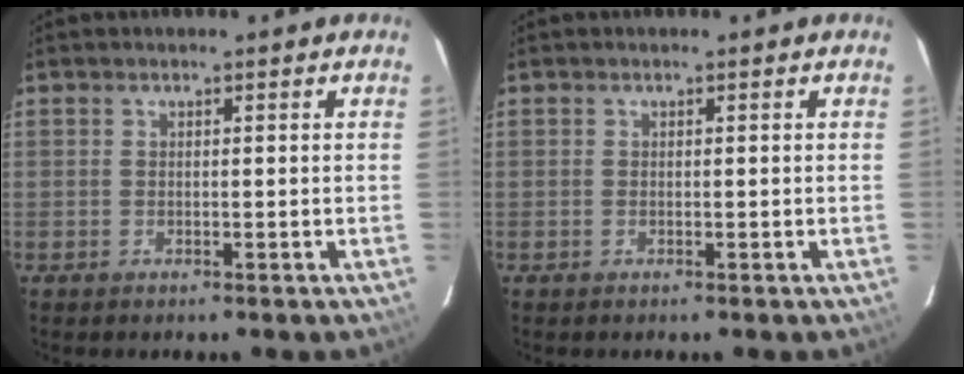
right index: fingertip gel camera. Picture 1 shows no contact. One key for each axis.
{"total": 0.0}